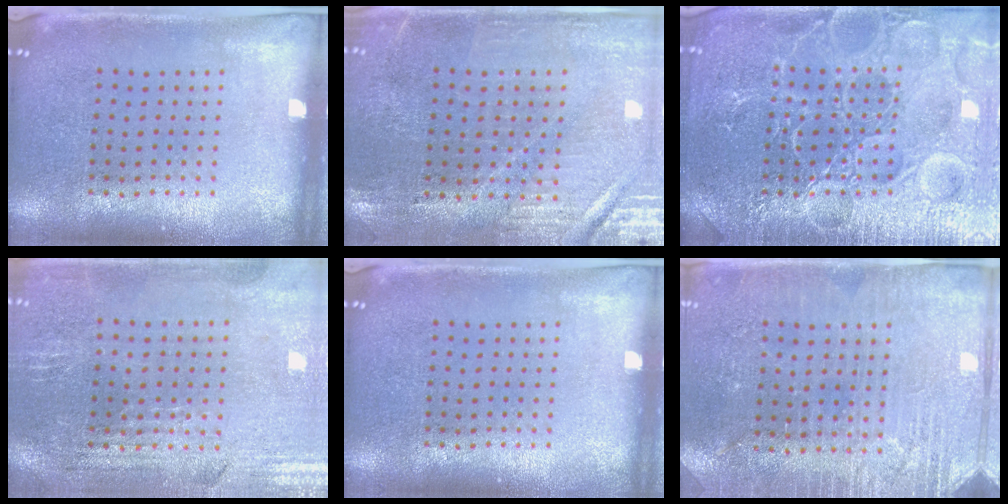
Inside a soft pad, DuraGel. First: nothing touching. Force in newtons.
{"total": 0.9, "press": 0.8, "slide": 0.3}
{"total": 7.5, "press": 7.5, "slide": 1.0}
{"total": 1.1, "press": 1.1, "slide": 0.3}
{"total": 0.0}
{"total": 2.8, "press": 2.8, "slide": 0.5}